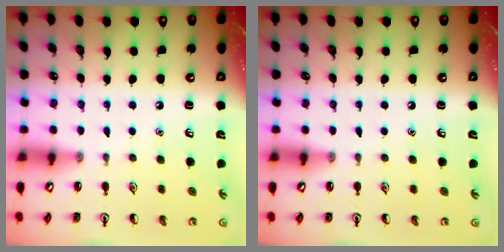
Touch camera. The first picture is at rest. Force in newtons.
{"total": 0.0}